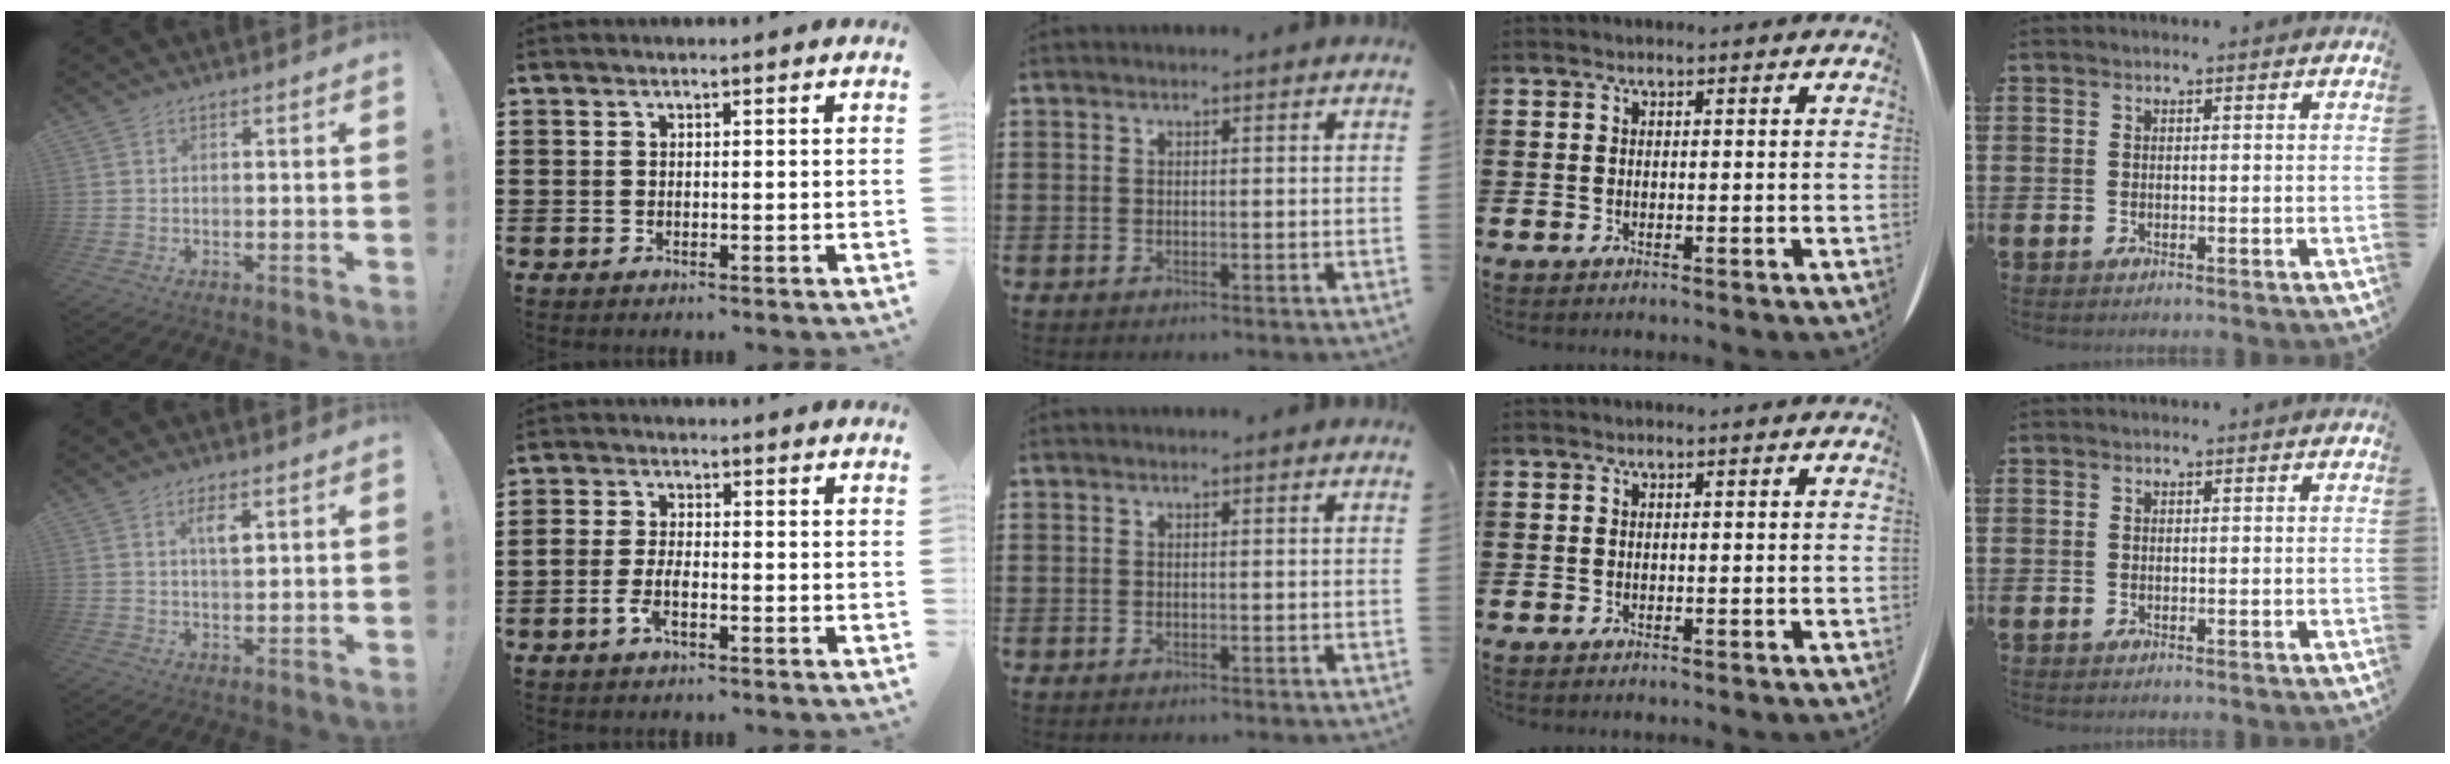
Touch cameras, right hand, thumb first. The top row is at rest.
{"thumb": {"total": 3.9, "force": [1.7, 1.4, 3.2], "torque": [-0.051, -0.004, 0.025]}, "index": {"total": 3.4, "force": [-1.9, 1.2, 2.5], "torque": [-0.064, -0.002, -0.042]}}